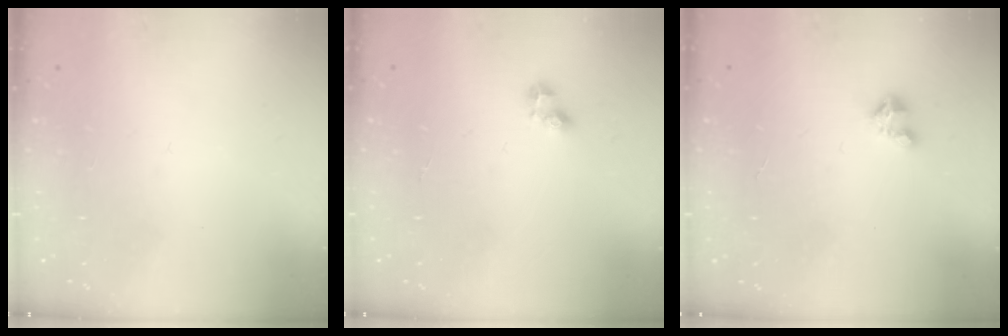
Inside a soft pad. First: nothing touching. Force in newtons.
{"total": 2.5, "press": 2.5, "slide": 0.2}
{"total": 1.6, "press": 1.6, "slide": 0.1}